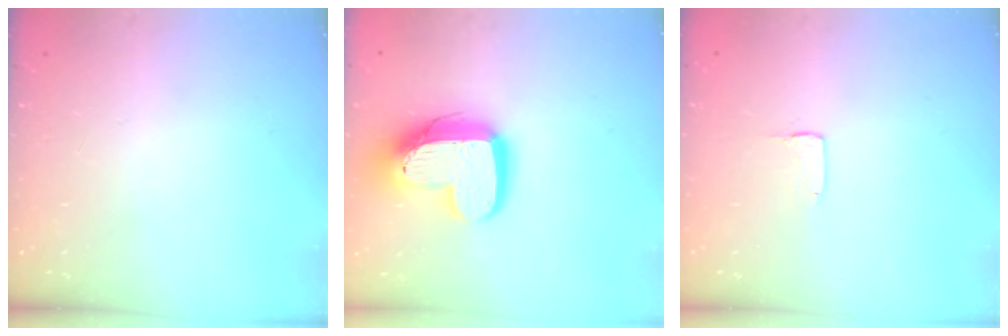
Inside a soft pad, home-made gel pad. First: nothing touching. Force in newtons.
{"total": 16.6, "press": 16.6, "slide": 1.3}
{"total": 1.0, "press": 1.0, "slide": 0.1}